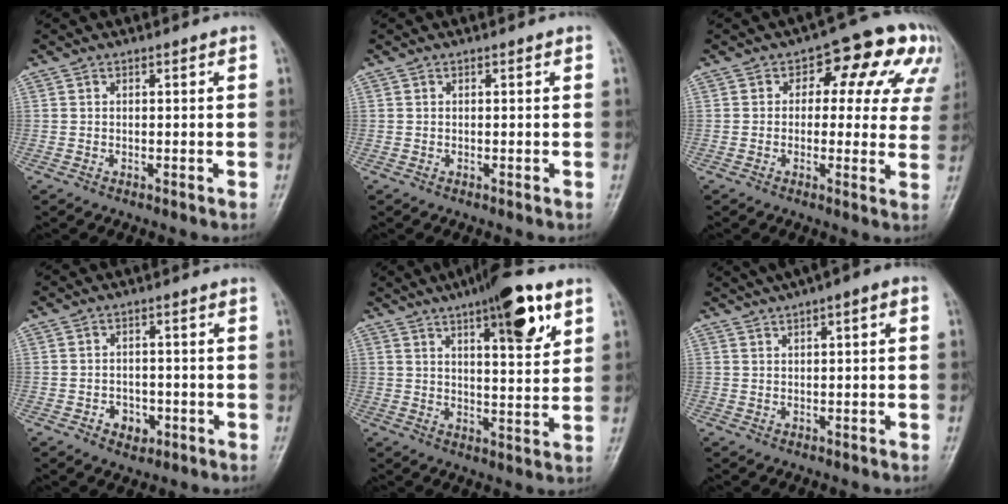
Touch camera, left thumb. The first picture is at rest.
{"total": 0.0}
{"total": 12.8, "force": [4.5, 7.6, 9.3], "torque": [-0.052, 0.020, 0.046]}
{"total": 3.9, "force": [-1.6, 3.0, 1.9], "torque": [-0.012, 0.010, -0.019]}
{"total": 13.4, "force": [7.1, 3.8, 10.7], "torque": [-0.133, -0.030, 0.101]}
{"total": 6.3, "force": [3.0, 1.7, 5.3], "torque": [-0.088, 0.021, 0.042]}